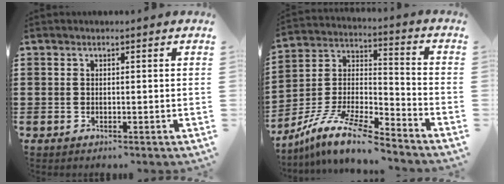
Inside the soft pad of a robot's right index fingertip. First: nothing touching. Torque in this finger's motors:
{"motor_torque": [-0.17, 0.61, -1.05, -0.21]}